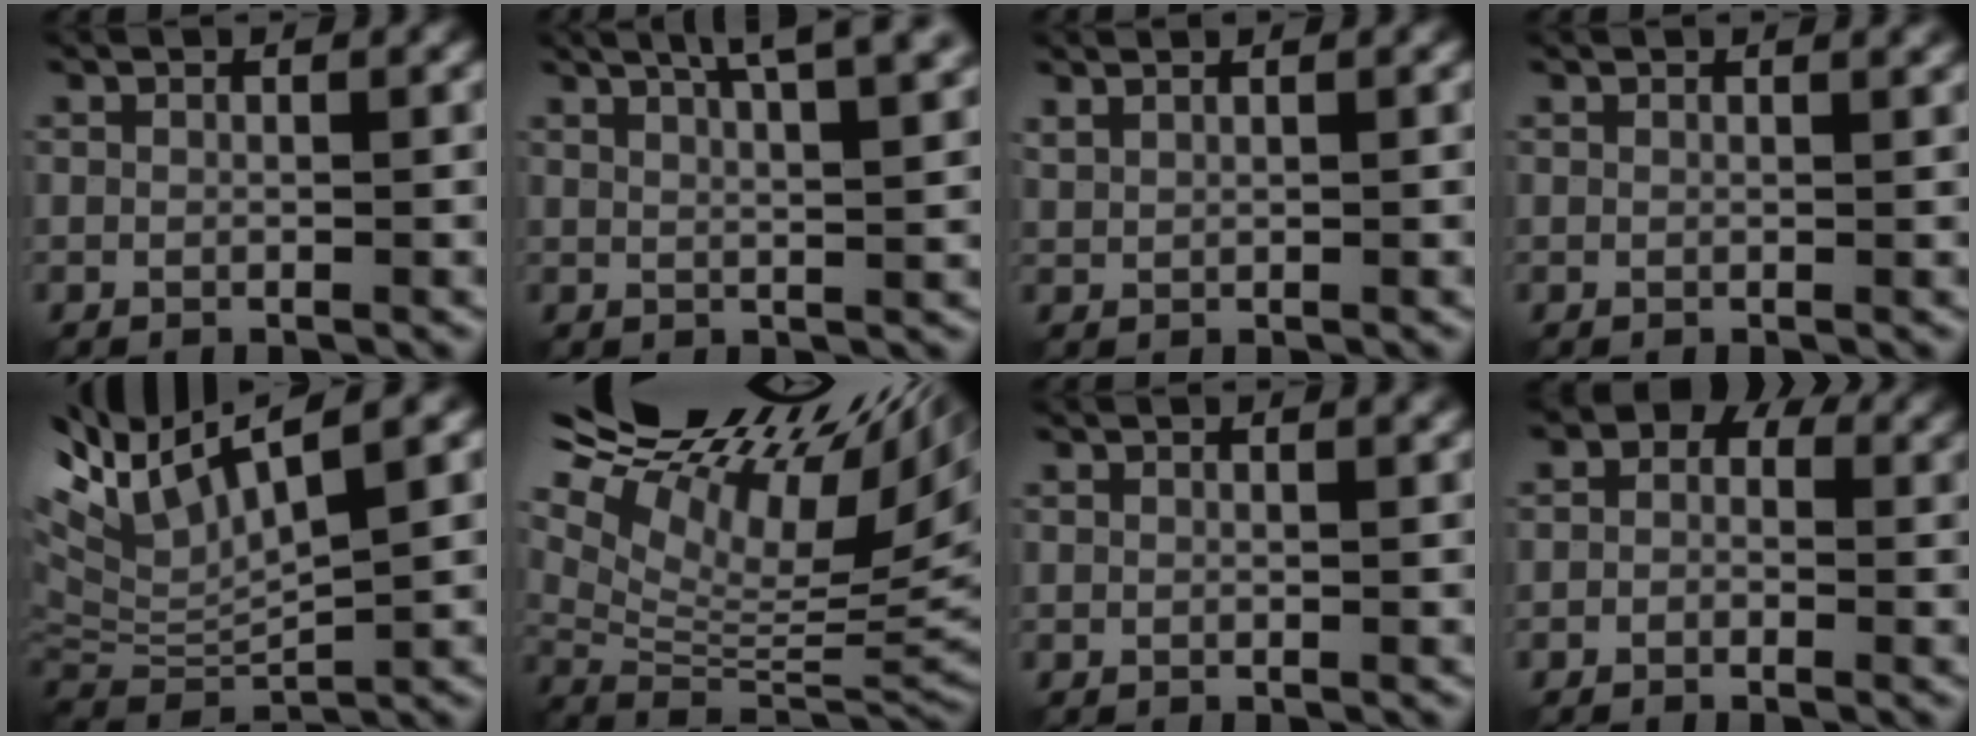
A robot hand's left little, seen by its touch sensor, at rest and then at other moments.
{"total": 9.2, "force": [5.9, 3.1, 6.4], "torque": [-0.068, 0.034, 0.055]}
{"total": 1.4, "force": [1.2, 0.4, 0.6], "torque": [-0.011, 0.004, 0.022]}
{"total": 2.1, "force": [1.7, 0.8, 1.1], "torque": [0.000, 0.011, 0.013]}
{"total": 9.6, "force": [5.3, 3.3, 7.3], "torque": [-0.173, 0.022, 0.099]}
{"total": 15.4, "force": [8.5, 5.9, 11.4], "torque": [-0.225, 0.050, 0.155]}
{"total": 1.3, "force": [1.0, 0.5, 0.7], "torque": [-0.004, 0.006, 0.011]}
{"total": 5.3, "force": [1.3, 4.4, 2.6], "torque": [-0.007, 0.021, -0.025]}